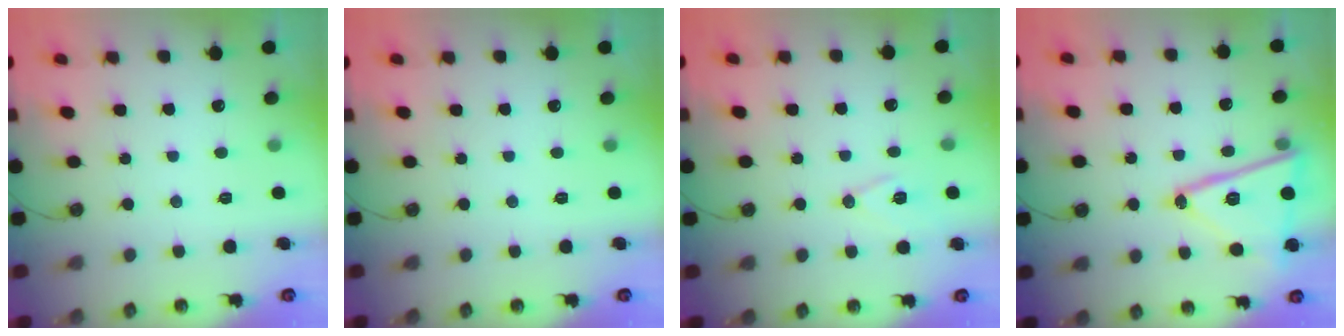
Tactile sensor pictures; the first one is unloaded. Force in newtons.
{"total": 0.0}
{"total": 9.2, "press": 8.4, "slide": 3.7}
{"total": 18.1, "press": 18.1, "slide": 1.0}